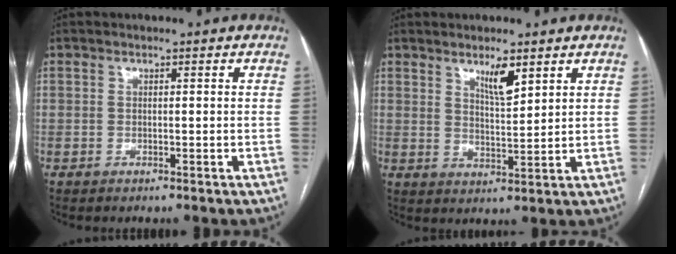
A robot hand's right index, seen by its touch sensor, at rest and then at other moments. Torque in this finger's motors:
{"motor_torque": [0.13, 0.16, 0.08, 0.05]}